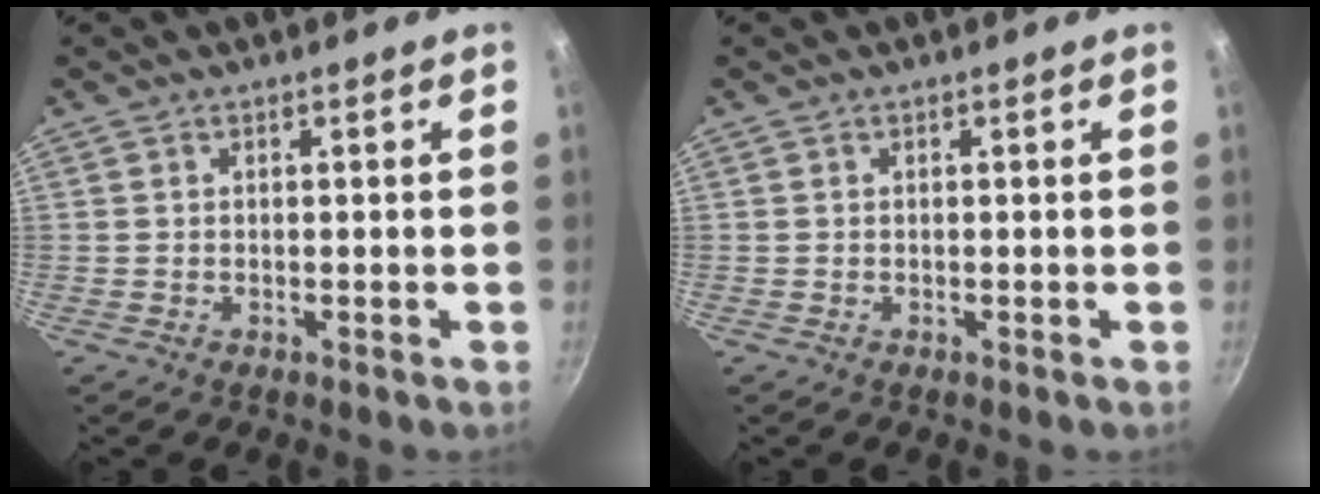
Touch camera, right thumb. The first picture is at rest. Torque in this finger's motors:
{"motor_torque": [-0.12, -0.12, 0.06, 0.06, 0.02]}